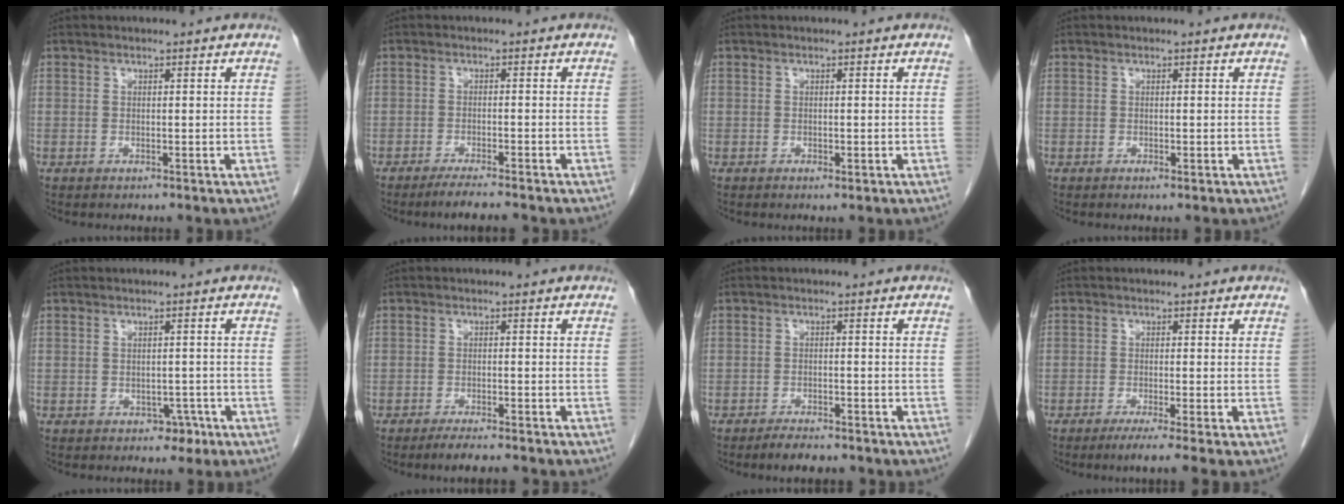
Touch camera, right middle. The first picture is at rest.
{"total": 4.6, "force": [-3.8, -0.1, 2.5], "torque": [-0.040, -0.010, -0.061]}
{"total": 0.9, "force": [-0.4, 0.3, 0.7], "torque": [-0.011, -0.001, -0.004]}
{"total": 0.6, "force": [-0.3, 0.1, 0.5], "torque": [-0.009, -0.001, -0.003]}
{"total": 2.2, "force": [-1.1, 1.6, 1.0], "torque": [-0.007, 0.004, -0.008]}
{"total": 4.8, "force": [-4.1, 0.4, 2.6], "torque": [-0.037, -0.008, -0.059]}
{"total": 3.8, "force": [-3.3, 0.9, 1.8], "torque": [-0.032, -0.005, -0.049]}
{"total": 4.2, "force": [-2.9, -0.8, 2.9], "torque": [-0.044, -0.013, -0.052]}